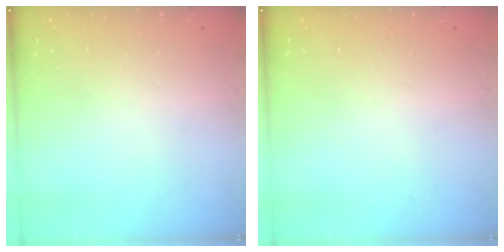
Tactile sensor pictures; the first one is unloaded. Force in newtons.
{"total": 0.0}